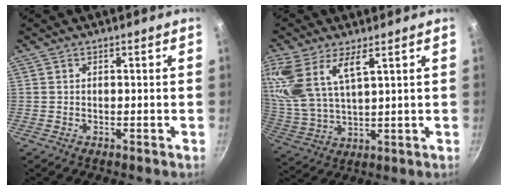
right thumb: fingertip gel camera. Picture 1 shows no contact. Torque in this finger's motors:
{"motor_torque": [0.28, 0.46, 1.49, 1.28, 0.44]}